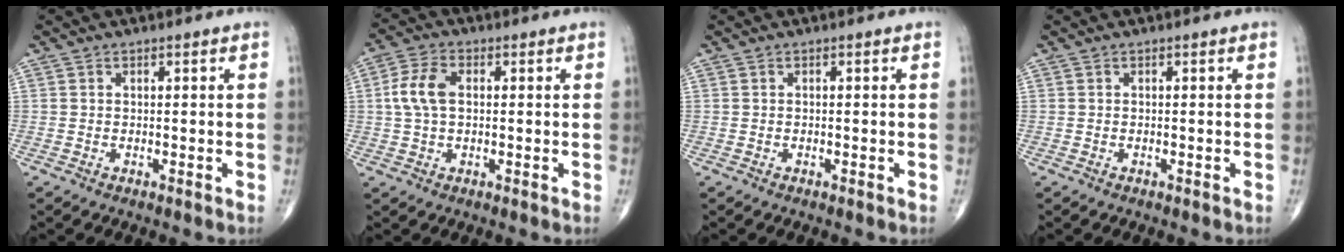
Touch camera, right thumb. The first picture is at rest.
{"total": 6.6, "force": [0.8, 3.9, 5.3], "torque": [-0.118, 0.015, 0.011]}
{"total": 0.0}
{"total": 0.0}